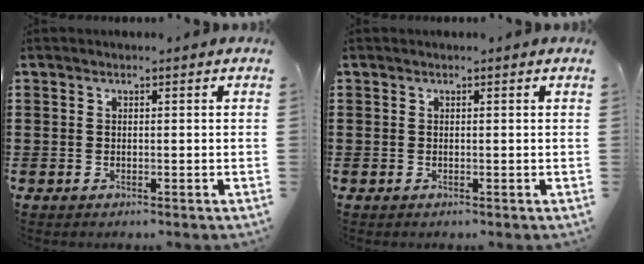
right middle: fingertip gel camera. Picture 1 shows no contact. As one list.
[{"total": 0.0}]